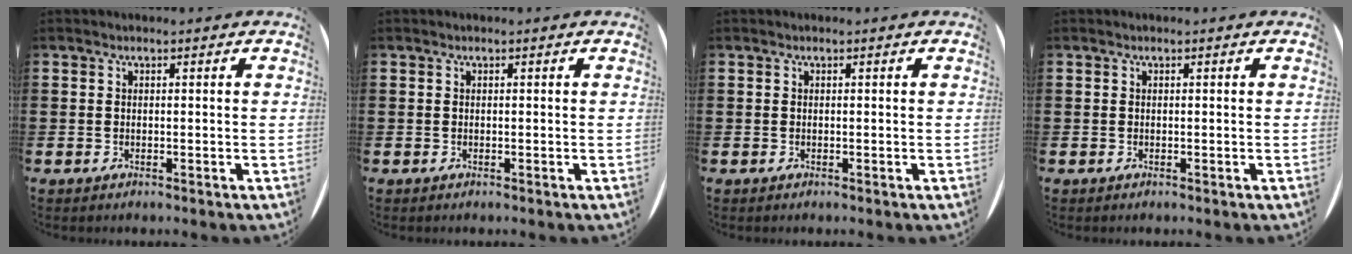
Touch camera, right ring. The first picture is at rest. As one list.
[{"total": 0.0}, {"total": 0.0}, {"total": 0.0}]